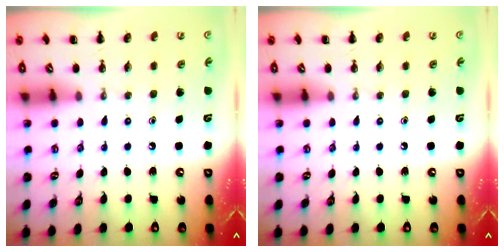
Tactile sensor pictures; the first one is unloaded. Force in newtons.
{"total": 0.0}